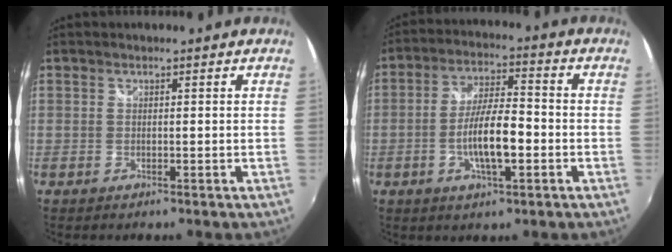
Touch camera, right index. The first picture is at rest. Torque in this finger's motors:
{"motor_torque": [1.38, -0.38, 0.67, 0.17]}